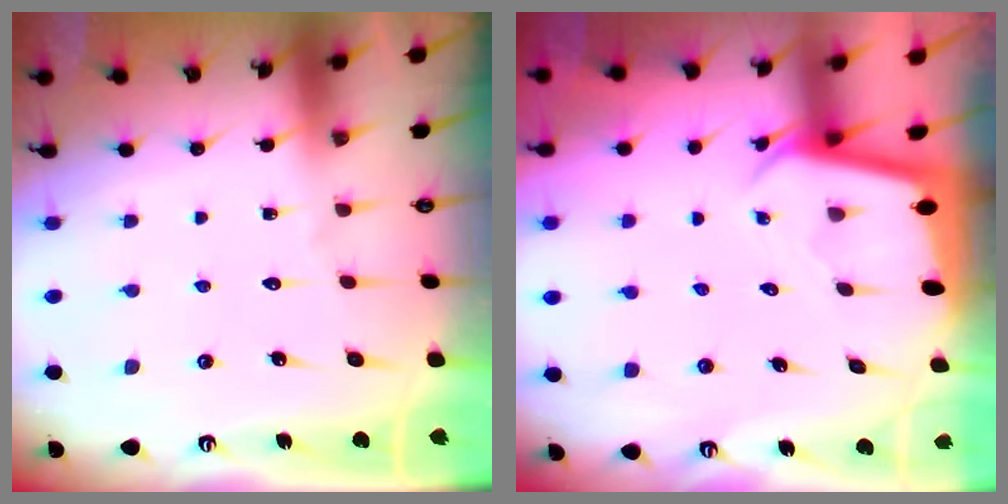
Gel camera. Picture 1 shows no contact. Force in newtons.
{"total": 1.9, "press": 1.9, "slide": 0.1}